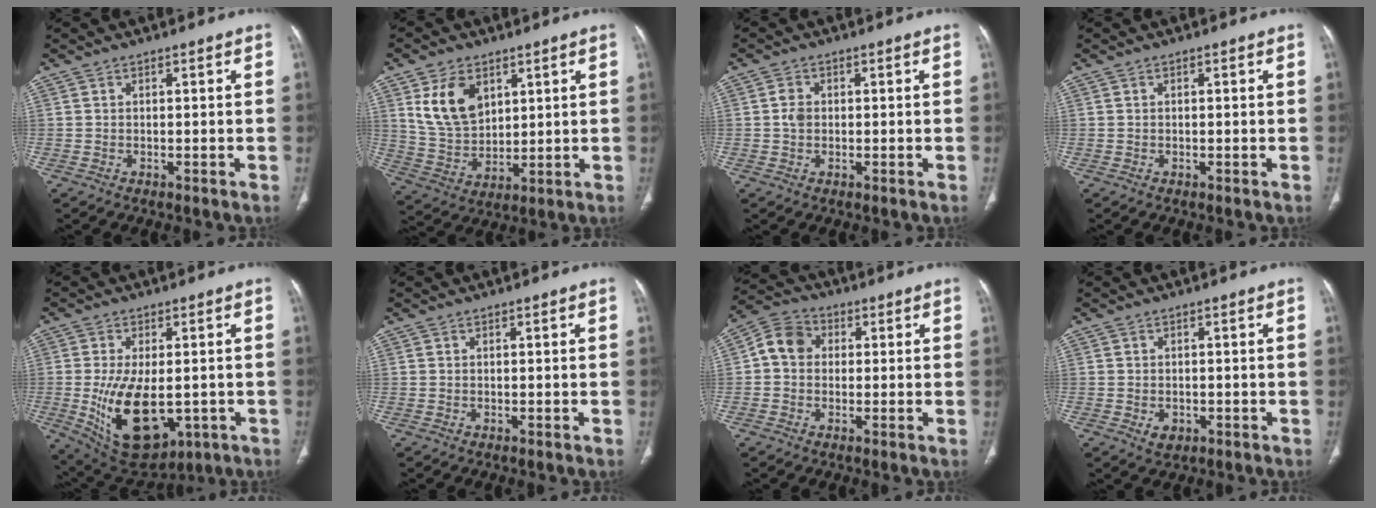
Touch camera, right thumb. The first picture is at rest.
{"total": 11.3, "force": [4.9, 7.4, 7.0], "torque": [-0.108, -0.021, 0.108]}
{"total": 2.3, "force": [0.1, 1.8, 1.4], "torque": [-0.025, 0.003, -0.001]}
{"total": 0.0}
{"total": 15.5, "force": [-2.8, 8.4, 12.7], "torque": [-0.212, -0.014, -0.016]}
{"total": 0.0}
{"total": 6.8, "force": [0.5, 5.7, 3.7], "torque": [-0.054, 0.019, -0.002]}
{"total": 2.6, "force": [-0.8, 1.9, 1.5], "torque": [-0.017, 0.000, -0.005]}